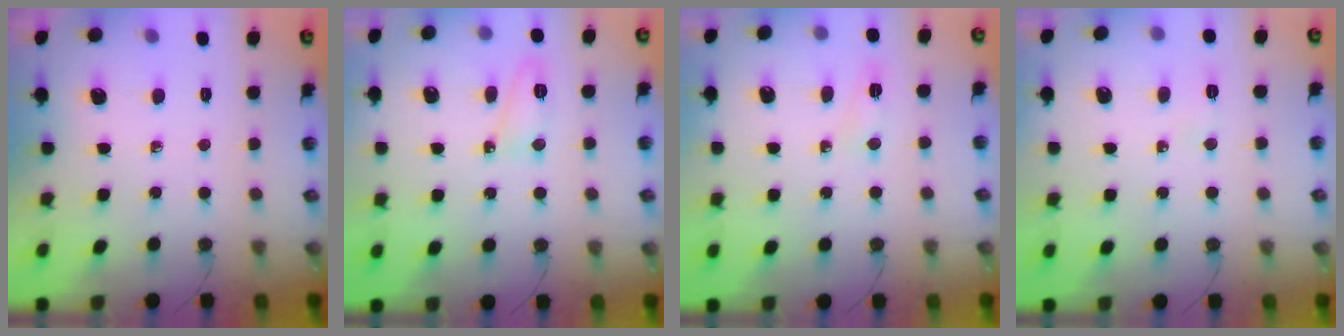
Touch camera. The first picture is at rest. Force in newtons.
{"total": 5.1, "press": 5.1, "slide": 0.8}
{"total": 2.9, "press": 2.8, "slide": 0.5}
{"total": 5.1, "press": 3.0, "slide": 4.1}